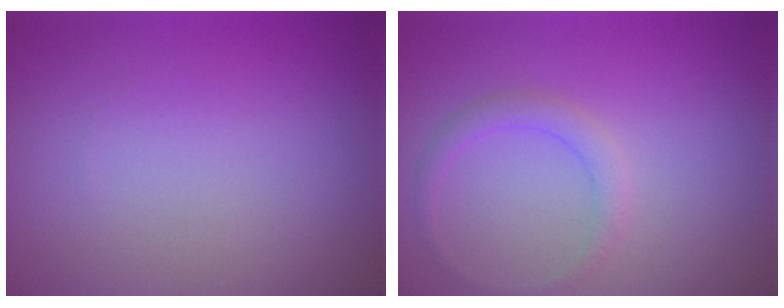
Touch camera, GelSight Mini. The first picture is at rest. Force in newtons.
{"total": 1.5, "press": 1.5, "slide": 0.0}